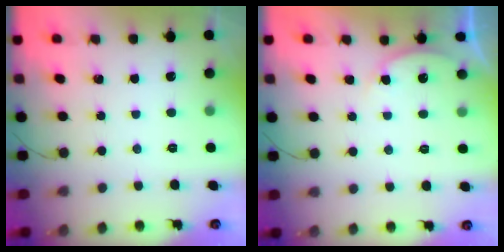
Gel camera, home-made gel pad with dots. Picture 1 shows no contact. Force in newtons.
{"total": 4.2, "press": 4.1, "slide": 0.7}